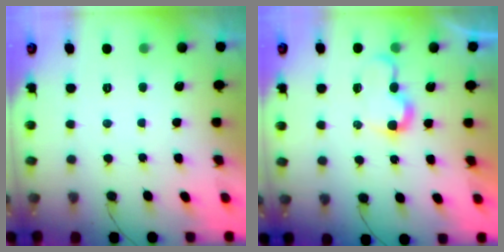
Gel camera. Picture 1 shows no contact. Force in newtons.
{"total": 6.1, "press": 6.1, "slide": 0.7}